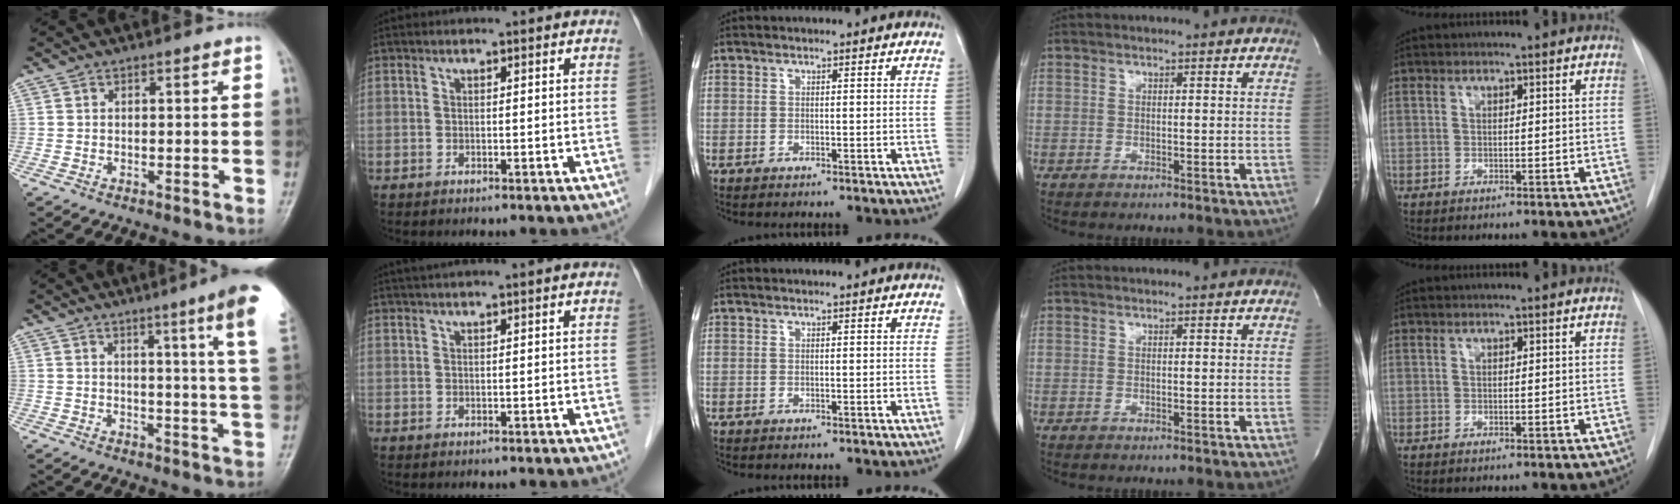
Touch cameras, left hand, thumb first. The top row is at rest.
{"thumb": {"total": 12.6, "force": [6.8, -0.6, 10.6], "torque": [-0.135, -0.036, 0.070]}, "index": {"total": 4.8, "force": [4.1, -0.8, 2.4], "torque": [-0.029, 0.034, 0.063]}}